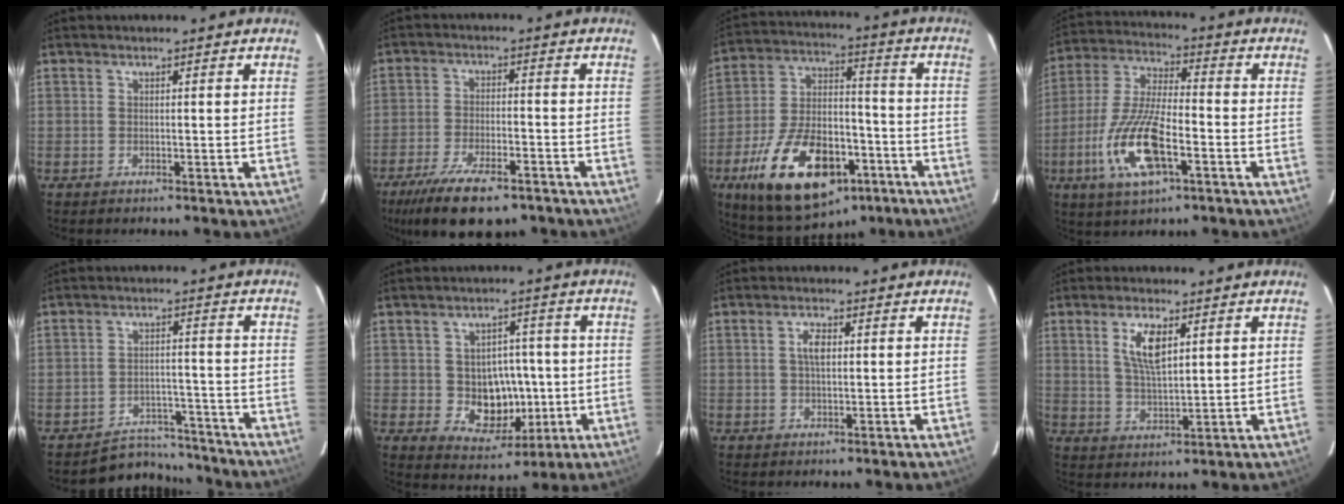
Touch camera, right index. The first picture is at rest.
{"total": 14.6, "force": [-10.3, 5.1, 9.0], "torque": [-0.196, -0.032, -0.172]}
{"total": 24.2, "force": [-12.6, 12.5, 16.4], "torque": [-0.311, 0.004, -0.186]}
{"total": 15.7, "force": [-5.9, 5.3, 13.5], "torque": [-0.293, -0.012, -0.113]}
{"total": 8.2, "force": [-7.5, 3.4, -0.3], "torque": [-0.003, 0.036, -0.103]}
{"total": 9.3, "force": [-1.2, 7.8, 5.0], "torque": [-0.095, 0.005, 0.000]}
{"total": 2.9, "force": [0.5, 1.3, 2.5], "torque": [-0.047, 0.006, 0.011]}
{"total": 6.9, "force": [2.8, 2.6, 5.7], "torque": [-0.106, 0.001, 0.058]}